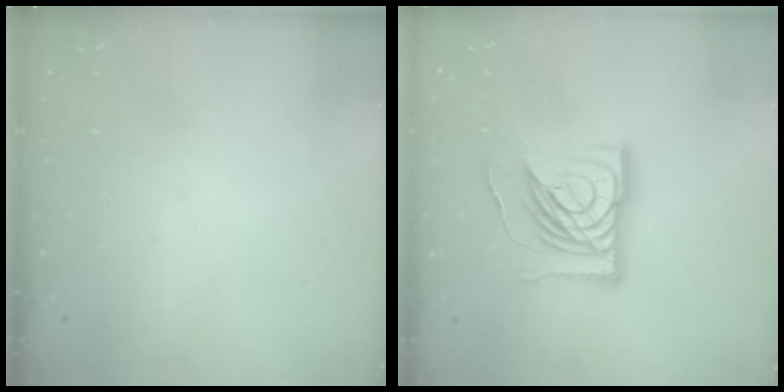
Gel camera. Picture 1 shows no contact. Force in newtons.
{"total": 17.5, "press": 17.4, "slide": 2.2}